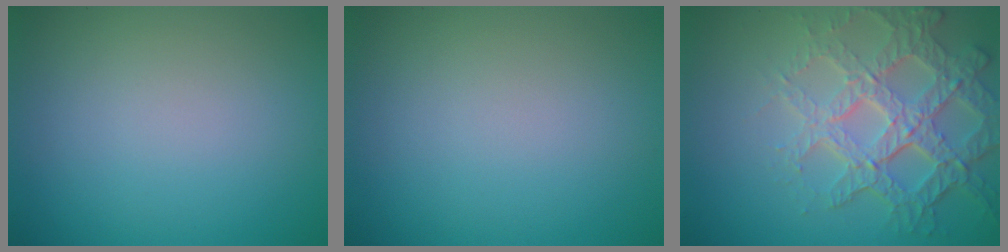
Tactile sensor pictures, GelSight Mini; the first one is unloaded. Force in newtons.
{"total": 0.0}
{"total": 7.0, "press": 5.1, "slide": 4.8}